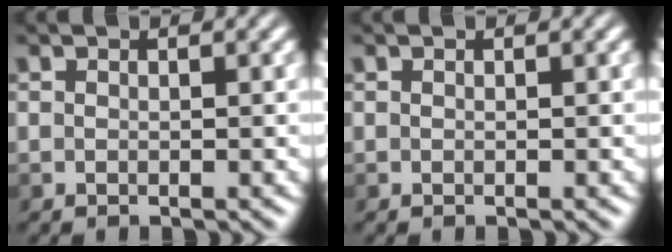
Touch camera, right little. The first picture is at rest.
{"total": 0.0}